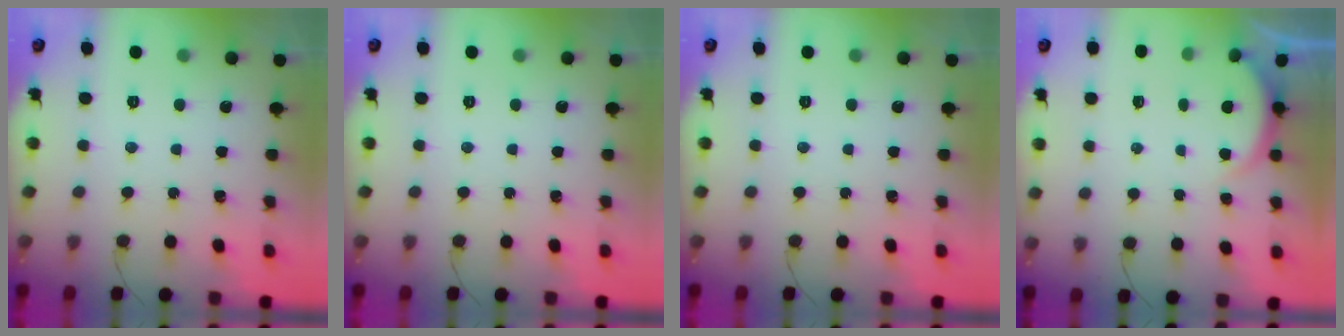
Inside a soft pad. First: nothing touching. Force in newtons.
{"total": 0.0}
{"total": 0.0}
{"total": 1.6, "press": 1.5, "slide": 0.6}